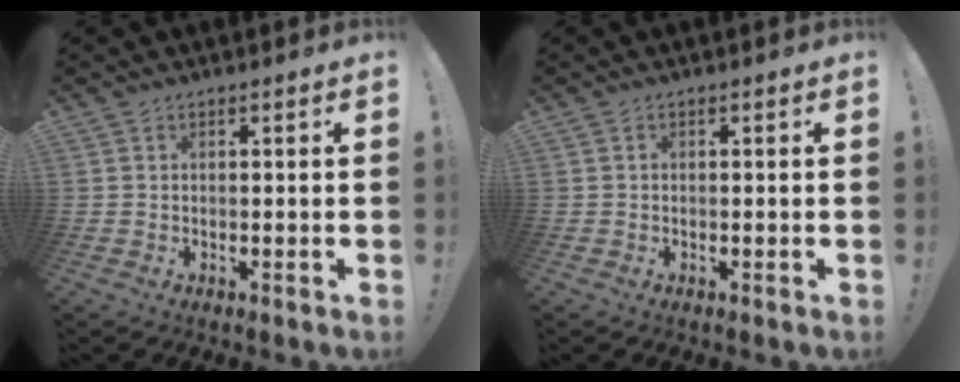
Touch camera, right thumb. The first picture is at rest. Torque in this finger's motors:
{"motor_torque": [-0.01, 0.20, 0.16, -0.25, 0.00]}